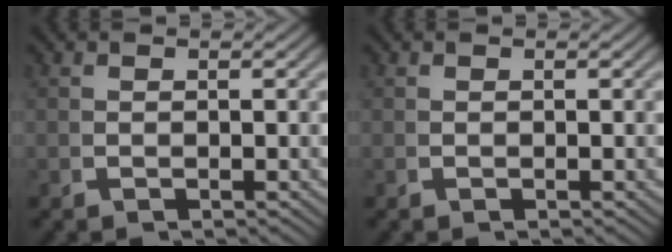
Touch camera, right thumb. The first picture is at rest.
{"total": 0.0}